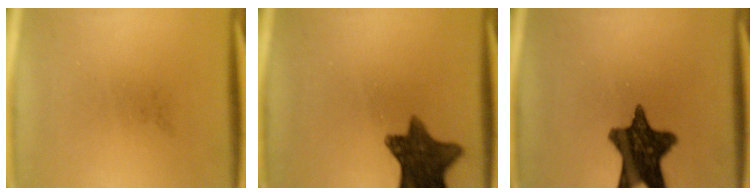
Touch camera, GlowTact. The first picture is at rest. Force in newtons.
{"total": 10.9}
{"total": 13.1}